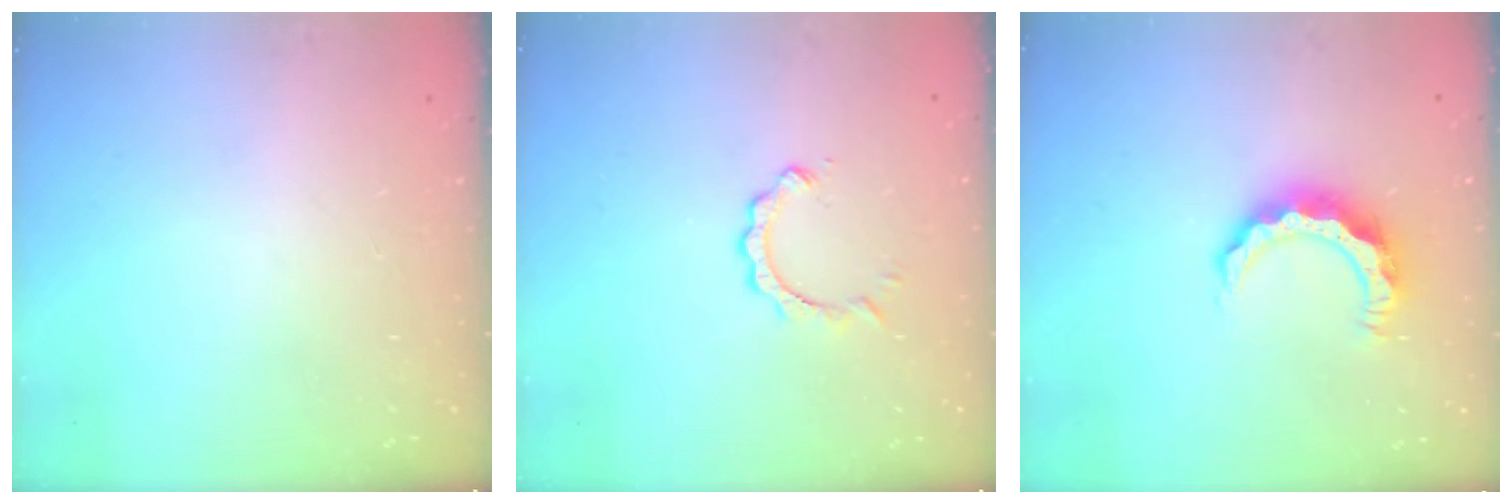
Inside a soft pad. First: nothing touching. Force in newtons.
{"total": 2.9, "press": 2.8, "slide": 0.3}
{"total": 8.4, "press": 8.4, "slide": 0.1}